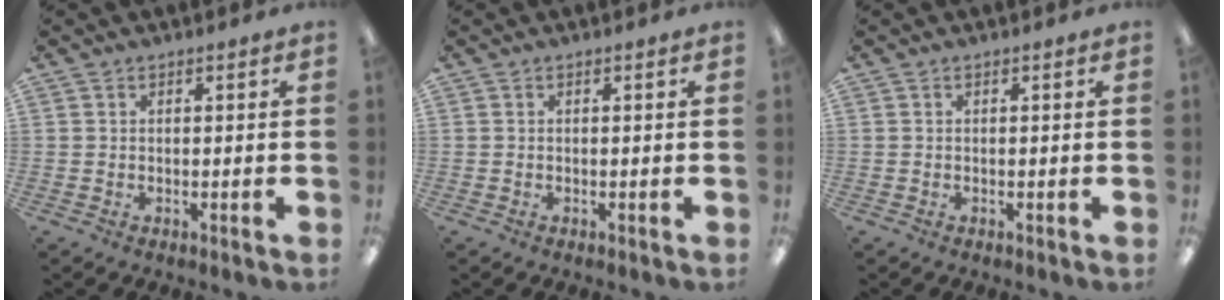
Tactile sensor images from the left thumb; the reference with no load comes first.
{"total": 0.0}
{"total": 0.0}